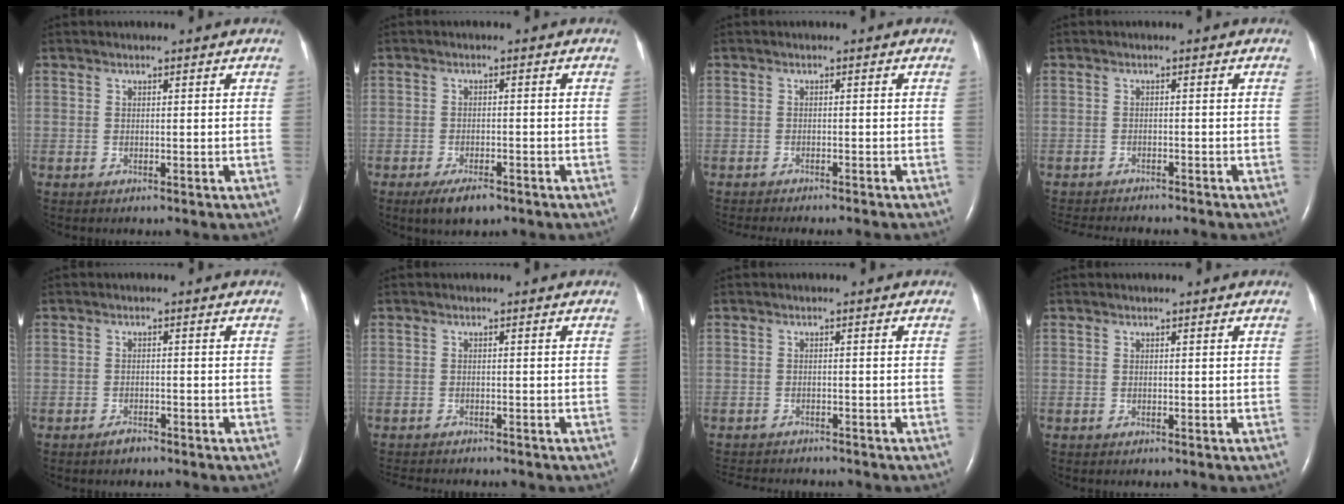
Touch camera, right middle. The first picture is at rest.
{"total": 4.2, "force": [-2.9, 1.4, 2.7], "torque": [-0.054, -0.005, -0.044]}
{"total": 8.6, "force": [-7.7, 0.6, 3.7], "torque": [-0.032, -0.015, -0.099]}
{"total": 9.7, "force": [-8.9, 1.7, 3.6], "torque": [-0.050, -0.013, -0.118]}
{"total": 1.6, "force": [-1.4, 0.5, 0.6], "torque": [-0.017, -0.001, -0.022]}
{"total": 6.6, "force": [-6.0, 1.4, 2.4], "torque": [-0.031, -0.005, -0.083]}
{"total": 8.5, "force": [-7.8, 1.9, 2.6], "torque": [-0.040, -0.008, -0.103]}
{"total": 0.0}